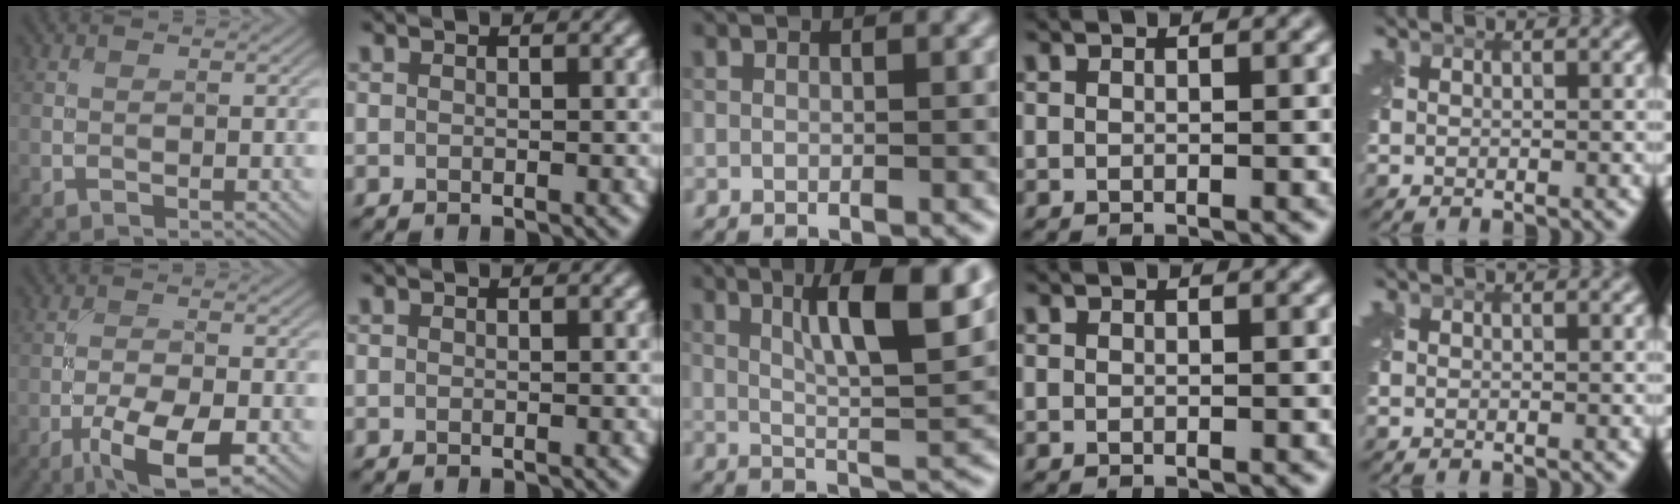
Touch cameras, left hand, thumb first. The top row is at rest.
{"thumb": {"total": 8.7, "force": [-4.6, 3.0, 6.8], "torque": [-0.123, -0.009, -0.080]}, "middle": {"total": 8.5, "force": [3.7, 1.8, 7.5], "torque": [-0.108, 0.005, 0.061]}}